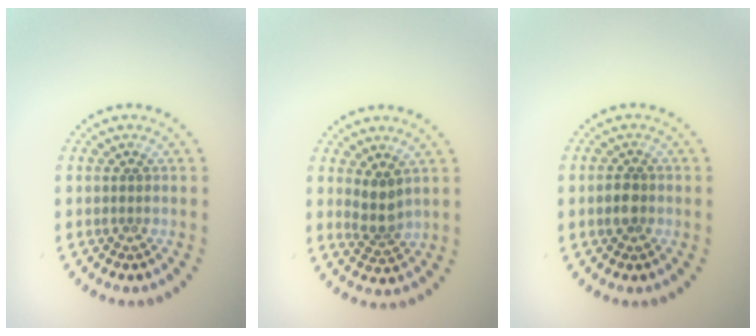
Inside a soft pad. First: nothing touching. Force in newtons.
{"total": 2.1, "press": 1.7, "slide": 1.2}
{"total": 1.8, "press": 1.8, "slide": 0.4}